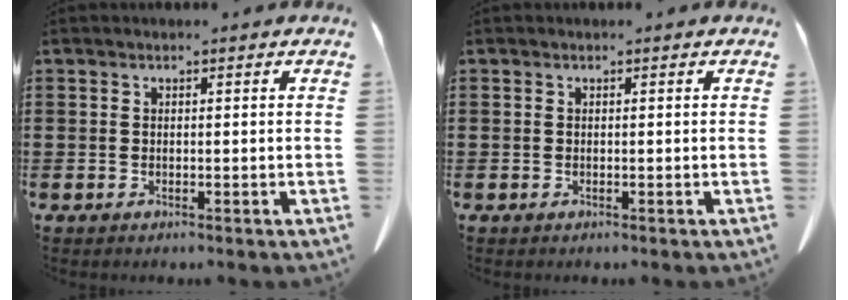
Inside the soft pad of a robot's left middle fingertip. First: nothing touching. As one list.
[{"total": 0.0}]